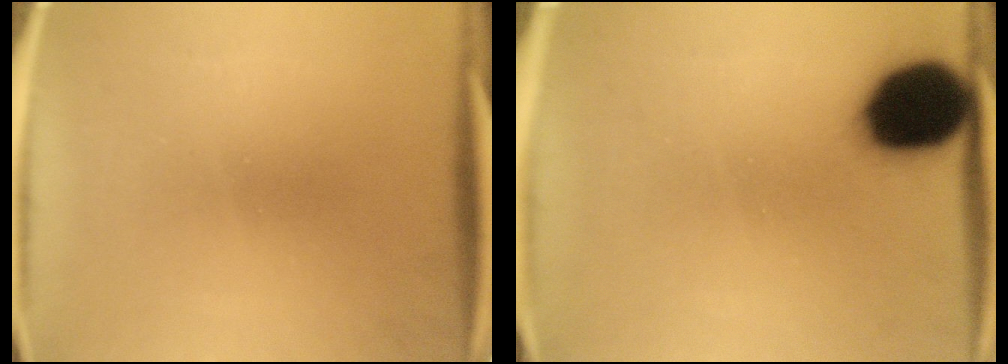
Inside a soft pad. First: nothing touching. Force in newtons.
{"total": 14.7}